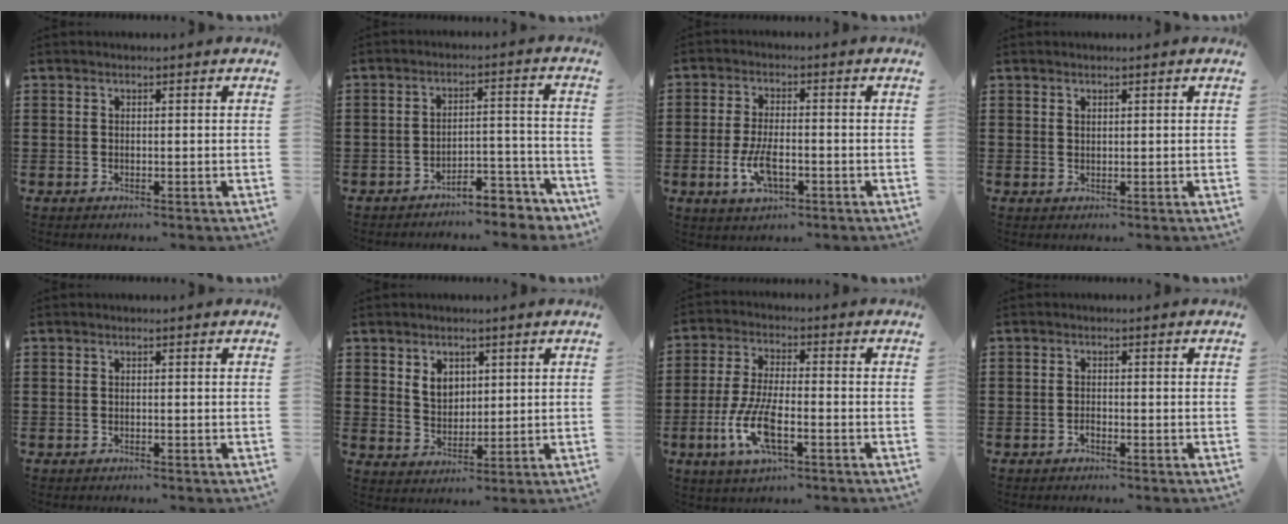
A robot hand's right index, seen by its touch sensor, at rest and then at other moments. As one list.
[{"total": 5.2, "force": [-4.9, 0.8, 1.5], "torque": [-0.025, 0.011, -0.099]}, {"total": 6.0, "force": [-1.8, 2.7, 5.0], "torque": [-0.111, -0.002, -0.037]}, {"total": 0.7, "force": [0.6, 0.4, 0.1], "torque": [-0.004, 0.002, 0.011]}, {"total": 0.0}, {"total": 4.0, "force": [1.8, 3.1, 1.9], "torque": [-0.048, 0.011, 0.032]}, {"total": 9.0, "force": [-3.4, 2.8, 7.8], "torque": [-0.180, -0.015, -0.066]}, {"total": 1.0, "force": [-0.7, 0.5, 0.5], "torque": [-0.010, -0.001, -0.013]}]